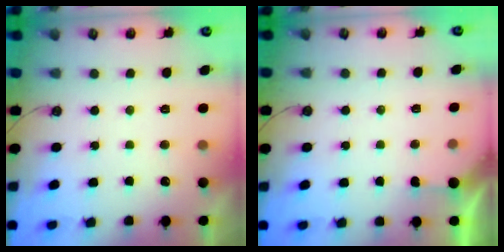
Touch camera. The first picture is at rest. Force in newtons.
{"total": 2.4, "press": 2.4, "slide": 0.4}